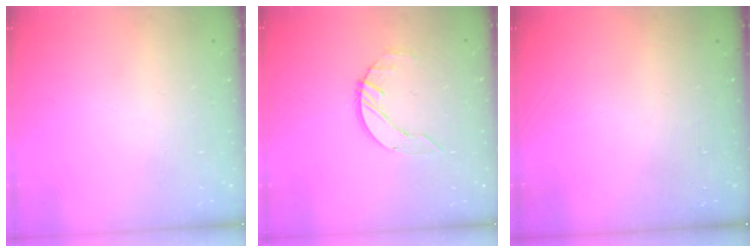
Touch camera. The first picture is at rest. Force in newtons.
{"total": 3.6, "press": 3.6, "slide": 0.4}
{"total": 0.0}